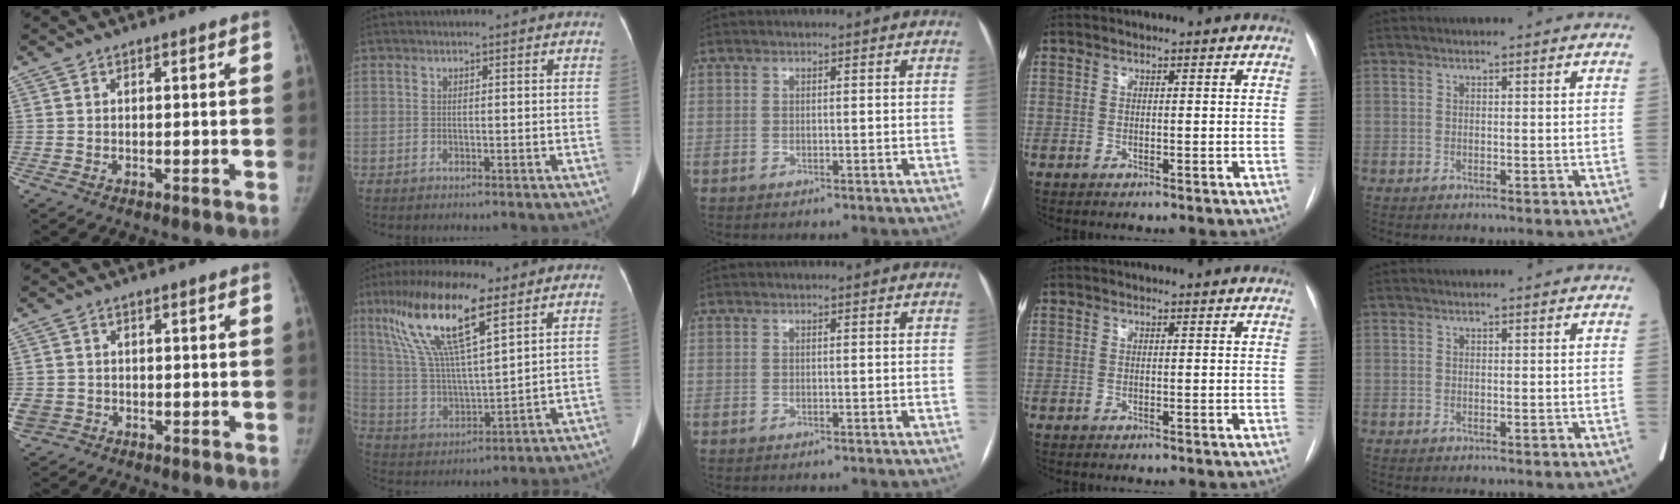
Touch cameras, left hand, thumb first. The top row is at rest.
{"thumb": {"total": 4.7, "force": [-1.0, 4.3, 1.8], "torque": [-0.050, 0.005, -0.009]}, "index": {"total": 16.0, "force": [8.7, 3.1, 13.1], "torque": [-0.266, 0.011, 0.166]}}